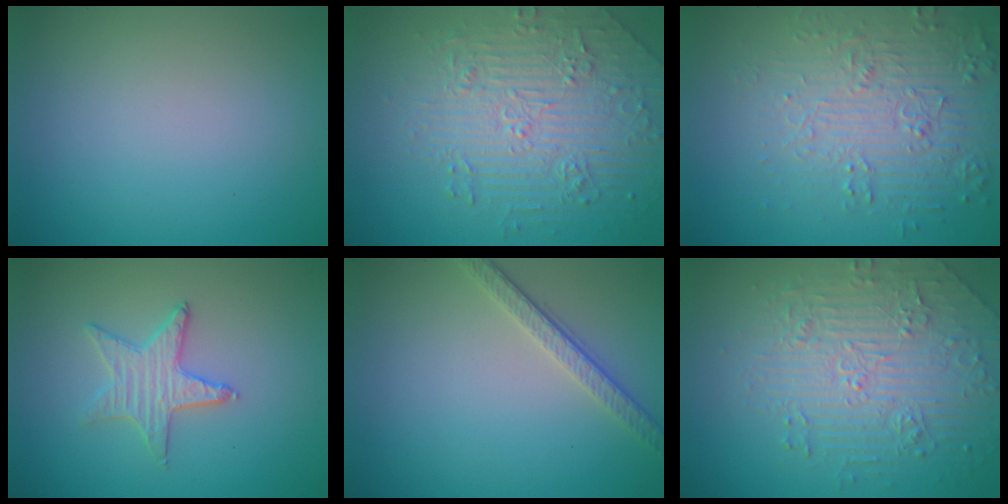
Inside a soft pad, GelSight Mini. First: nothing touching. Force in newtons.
{"total": 4.6, "press": 4.5, "slide": 0.5}
{"total": 4.4, "press": 4.4, "slide": 0.6}
{"total": 1.9, "press": 1.9, "slide": 0.2}
{"total": 2.6, "press": 2.0, "slide": 1.7}
{"total": 4.6, "press": 4.5, "slide": 0.5}